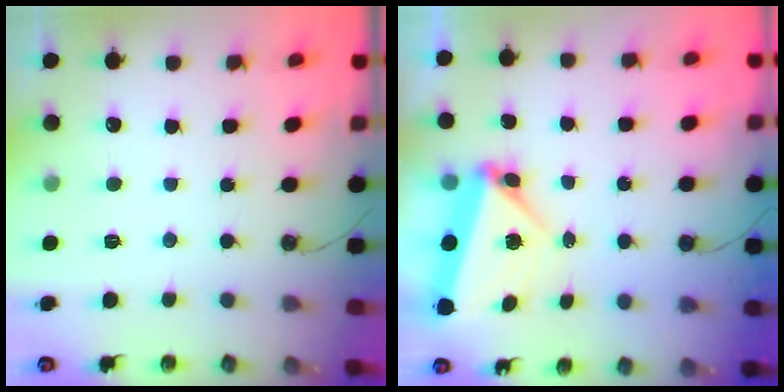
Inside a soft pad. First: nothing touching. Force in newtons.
{"total": 5.6, "press": 5.0, "slide": 2.5}